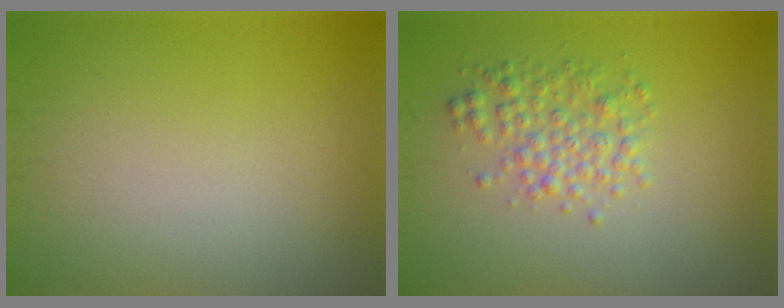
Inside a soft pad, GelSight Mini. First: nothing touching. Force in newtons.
{"total": 2.9, "press": 2.9, "slide": 0.0}